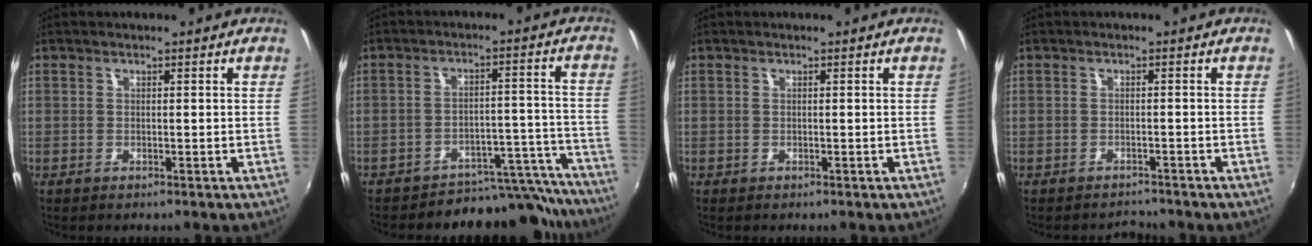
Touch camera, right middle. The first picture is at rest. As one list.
[{"total": 14.1, "force": [-13.5, 4.1, 1.3], "torque": [0.008, 0.058, -0.170]}, {"total": 0.0}, {"total": 2.2, "force": [-2.1, 0.6, -0.2], "torque": [0.002, 0.002, -0.032]}]